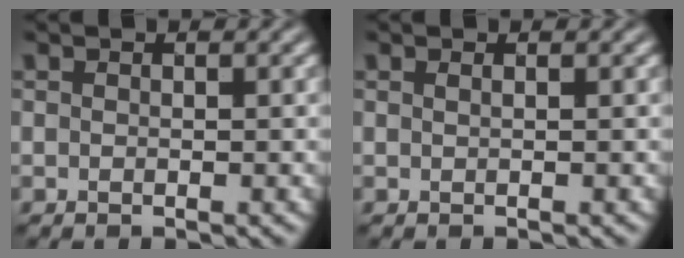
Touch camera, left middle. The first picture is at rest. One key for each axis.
{"total": 0.0}